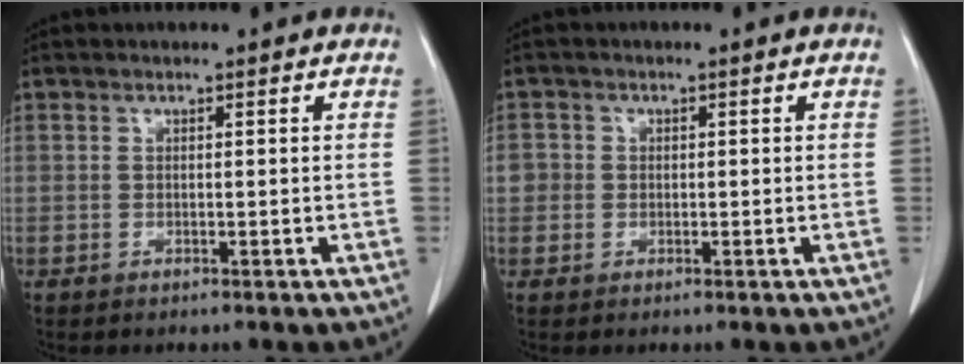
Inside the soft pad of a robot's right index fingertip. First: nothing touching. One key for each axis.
{"total": 2.4, "fx": 0.0, "fy": 2.4, "fz": 0.4, "tx": 0.007, "ty": 0.007, "tz": -0.002}